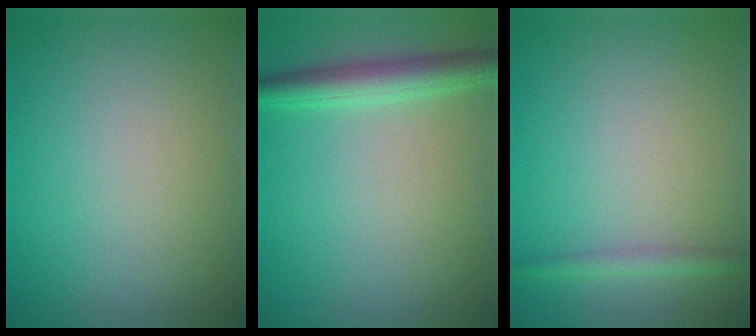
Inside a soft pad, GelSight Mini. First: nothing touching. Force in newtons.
{"total": 3.6, "press": 3.6, "slide": 0.1}
{"total": 1.5, "press": 1.5, "slide": 0.1}